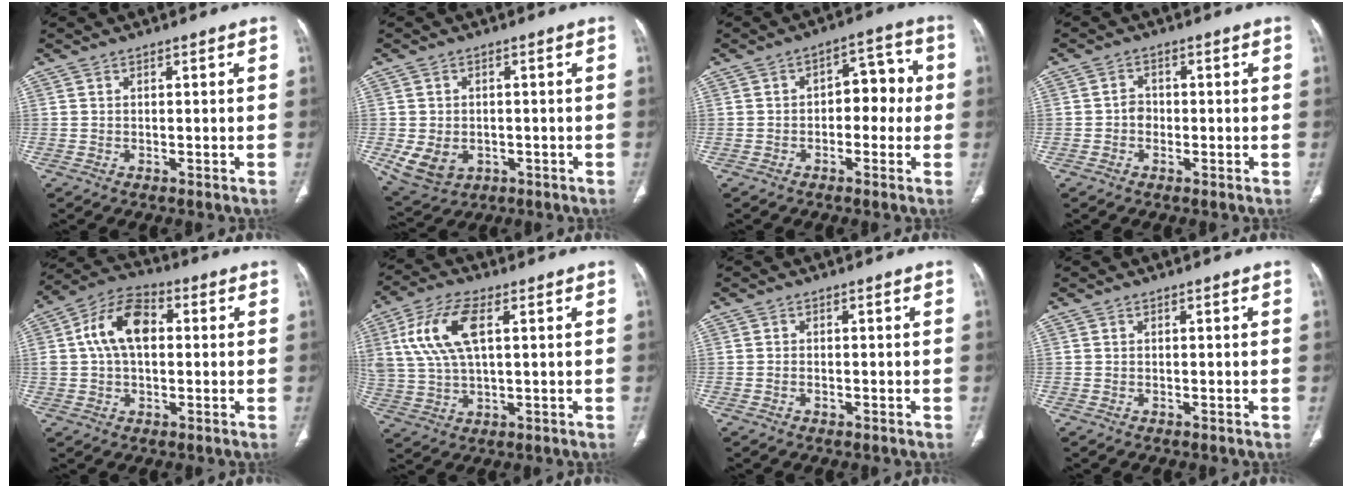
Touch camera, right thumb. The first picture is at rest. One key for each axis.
{"total": 7.3, "fx": -1.7, "fy": 5.6, "fz": 4.3, "tx": -0.074, "ty": 0.004, "tz": -0.011}
{"total": 7.6, "fx": -0.4, "fy": 4.8, "fz": 5.9, "tx": -0.042, "ty": 0.032, "tz": -0.015}
{"total": 2.2, "fx": -0.6, "fy": 1.9, "fz": 1.0, "tx": -0.003, "ty": 0.008, "tz": -0.016}
{"total": 11.9, "fx": 1.7, "fy": 7.4, "fz": 9.1, "tx": -0.164, "ty": 0.027, "tz": 0.024}
{"total": 12.7, "fx": 3.8, "fy": 5.8, "fz": 10.6, "tx": -0.234, "ty": 0.006, "tz": 0.077}
{"total": 0.8, "fx": -0.3, "fy": 0.6, "fz": 0.5, "tx": -0.009, "ty": 0.004, "tz": -0.005}
{"total": 0.0}